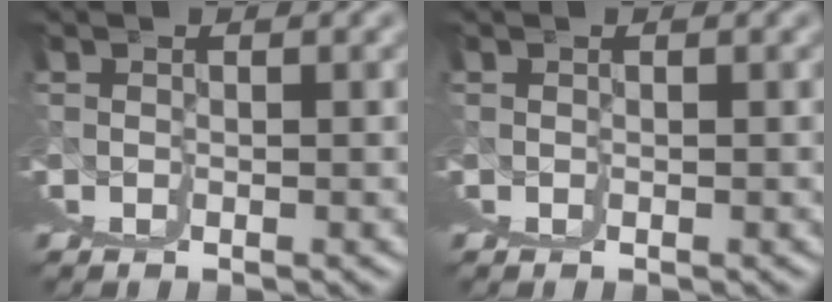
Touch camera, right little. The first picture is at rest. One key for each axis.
{"total": 0.0}